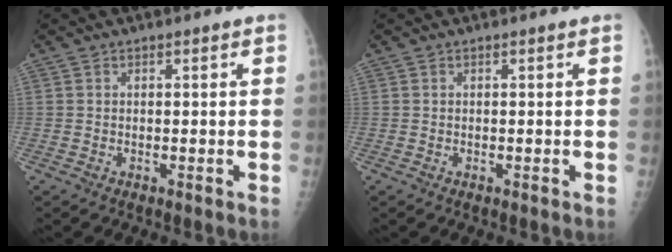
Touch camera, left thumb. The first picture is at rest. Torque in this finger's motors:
{"motor_torque": [-0.01, 0.03, -0.04, -0.05, 0.00]}